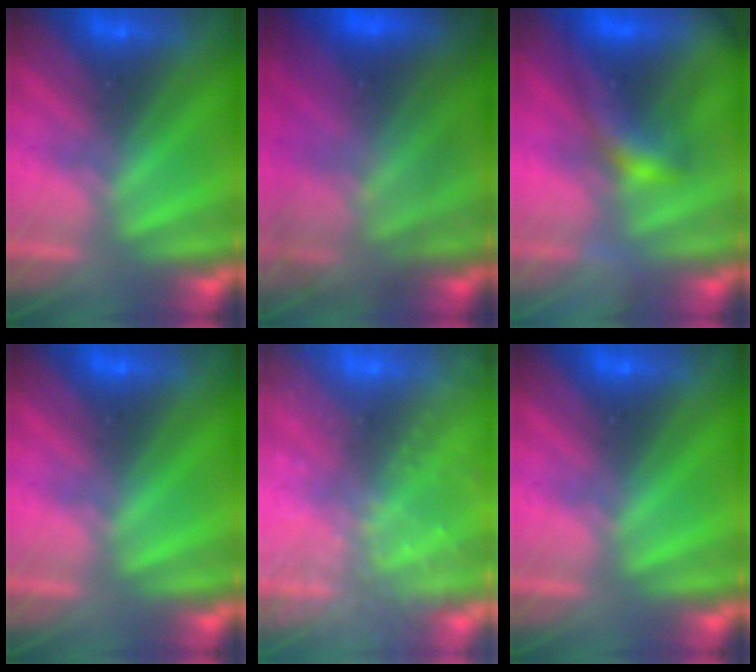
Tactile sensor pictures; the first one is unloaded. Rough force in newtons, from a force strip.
{"total": 10.0}
{"total": 8.5}
{"total": 0.0}
{"total": 7.4}
{"total": 0.0}